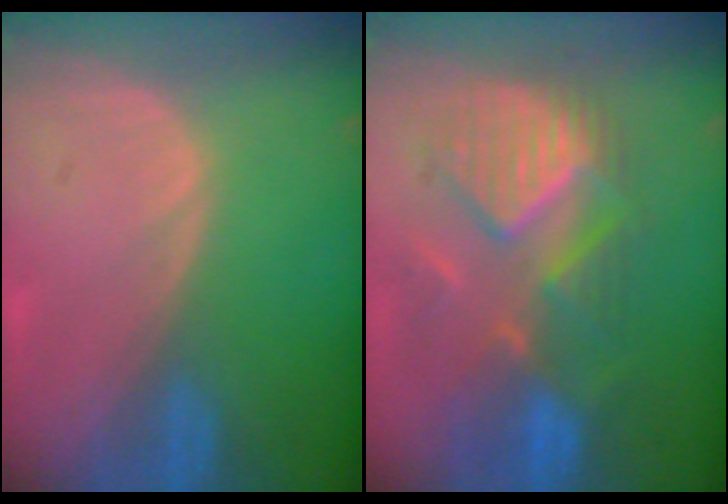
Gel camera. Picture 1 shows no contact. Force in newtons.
{"total": 9.8, "press": 9.3, "slide": 3.1}